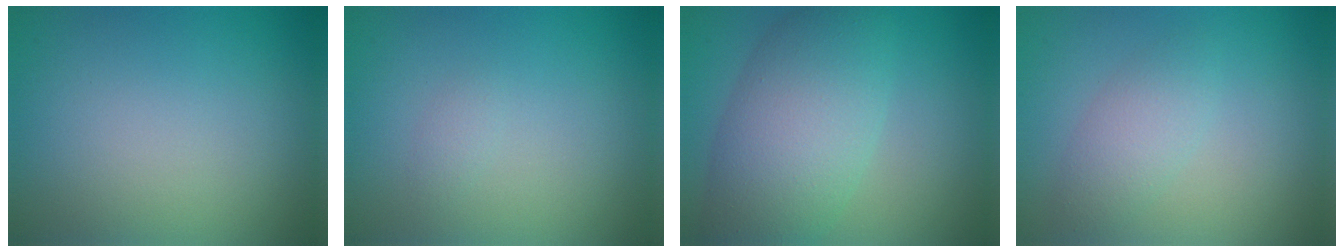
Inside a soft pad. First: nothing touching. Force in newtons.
{"total": 0.7, "press": 0.7, "slide": 0.1}
{"total": 8.1, "press": 8.1, "slide": 0.3}
{"total": 2.4, "press": 2.4, "slide": 0.0}